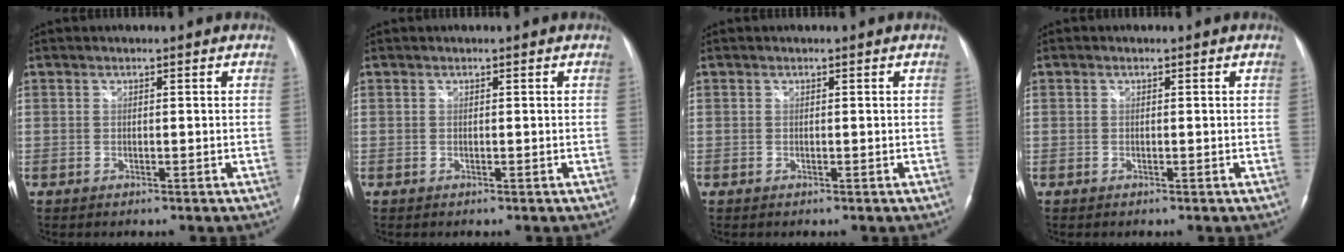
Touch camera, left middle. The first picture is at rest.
{"total": 0.0}
{"total": 0.0}
{"total": 0.0}